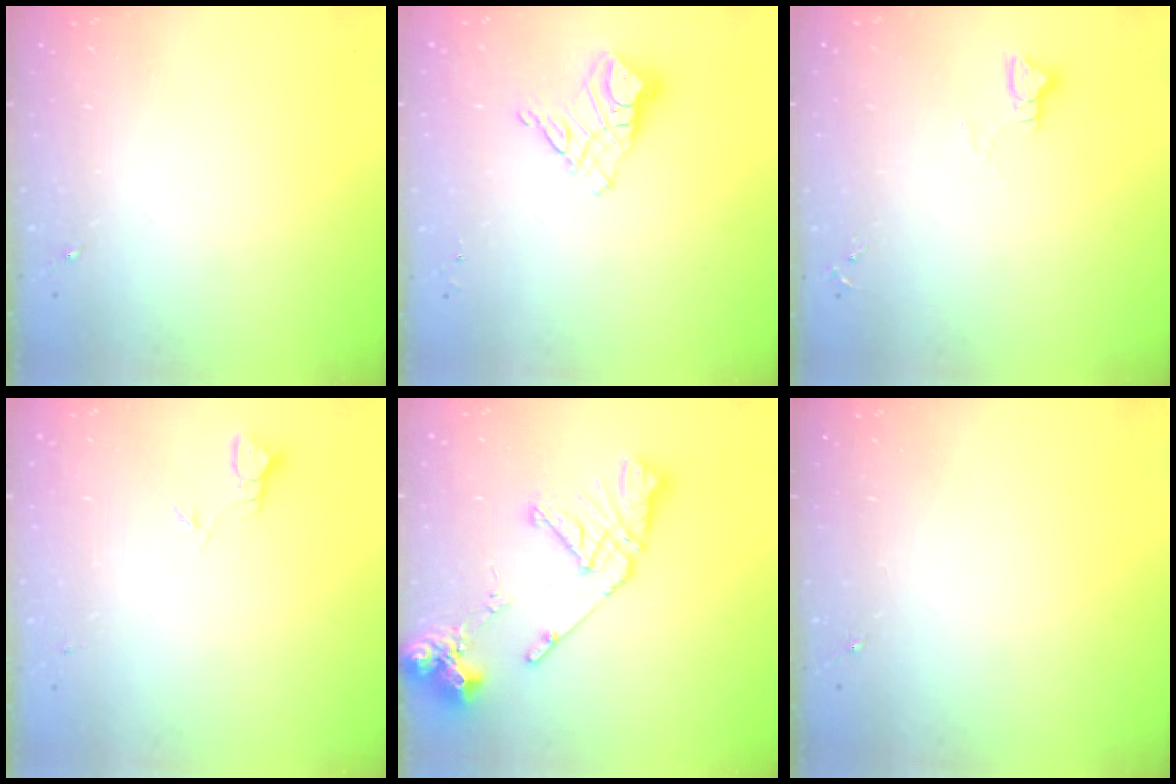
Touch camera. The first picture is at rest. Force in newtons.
{"total": 9.7, "press": 9.7, "slide": 1.1}
{"total": 2.9, "press": 2.9, "slide": 0.3}
{"total": 2.0, "press": 2.0, "slide": 0.1}
{"total": 16.1, "press": 16.0, "slide": 2.0}
{"total": 0.0}